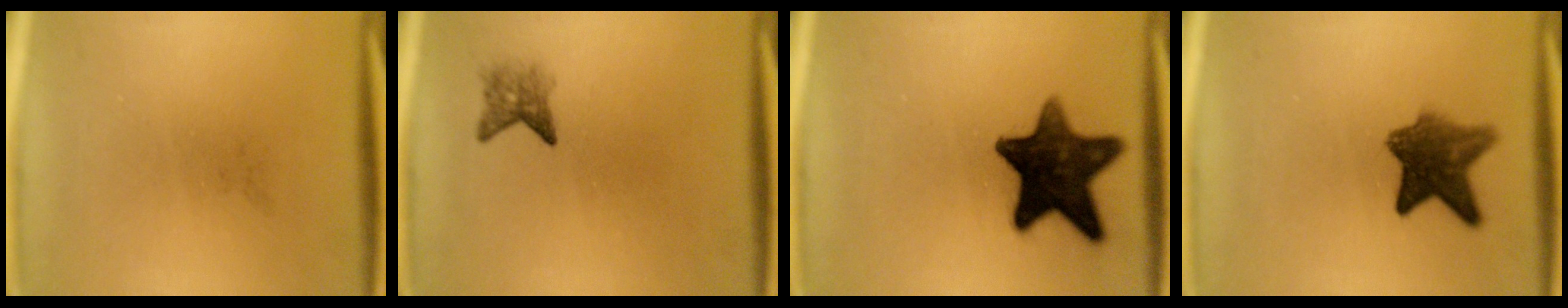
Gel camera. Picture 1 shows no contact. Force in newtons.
{"total": 2.2}
{"total": 14.5}
{"total": 7.5}